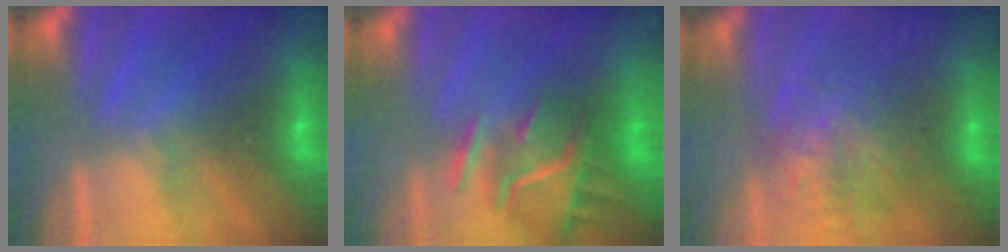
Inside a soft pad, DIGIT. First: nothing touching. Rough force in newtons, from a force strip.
{"total": 8.6}
{"total": 7.3}